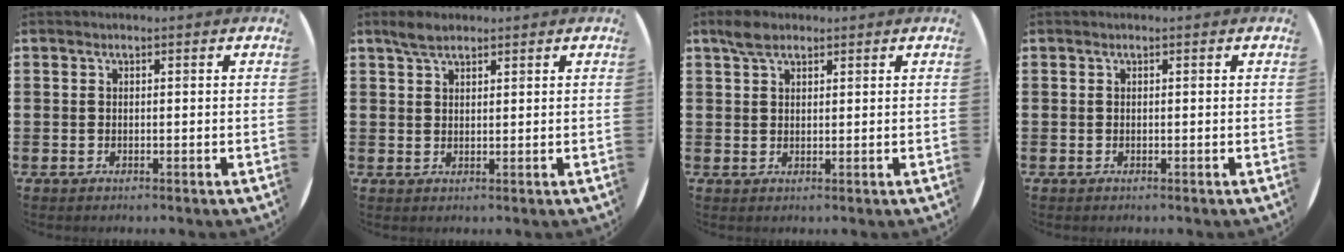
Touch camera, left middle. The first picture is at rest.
{"total": 2.8, "force": [2.4, 1.1, 1.0], "torque": [-0.016, 0.003, 0.044]}
{"total": 2.9, "force": [2.2, 1.4, 1.2], "torque": [-0.018, 0.004, 0.040]}
{"total": 0.0}